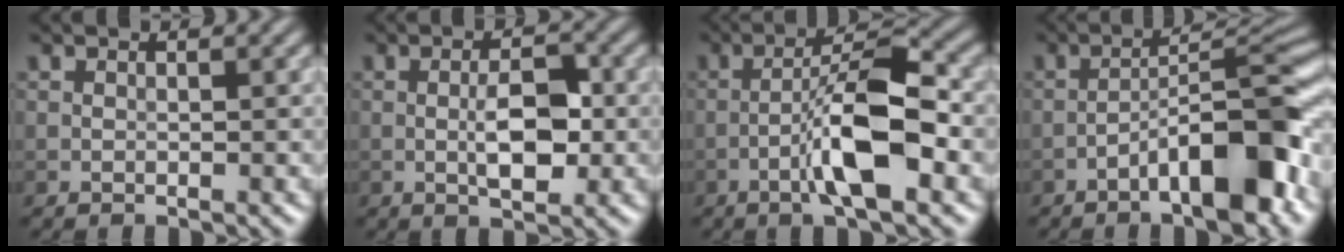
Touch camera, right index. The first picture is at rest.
{"total": 4.2, "force": [-0.6, 1.6, 3.8], "torque": [-0.069, 0.002, -0.011]}
{"total": 7.2, "force": [-2.5, 1.5, 6.5], "torque": [-0.114, 0.019, -0.049]}
{"total": 9.1, "force": [-4.7, 2.2, 7.5], "torque": [-0.105, 0.029, -0.077]}